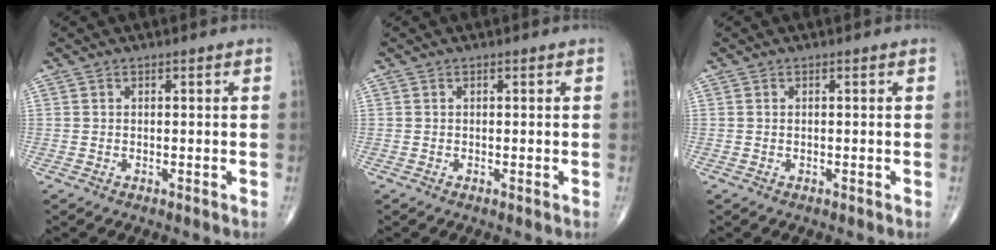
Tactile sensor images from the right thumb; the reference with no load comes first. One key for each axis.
{"total": 0.0}
{"total": 0.0}